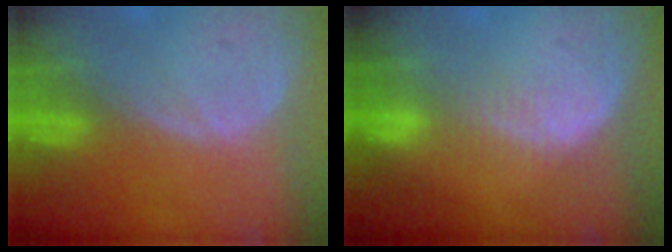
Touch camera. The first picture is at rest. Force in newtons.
{"total": 2.7, "press": 2.3, "slide": 1.5}